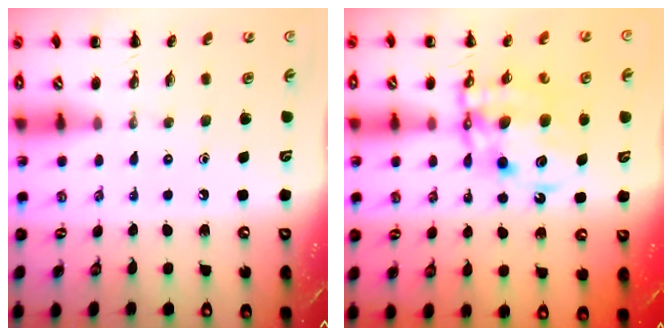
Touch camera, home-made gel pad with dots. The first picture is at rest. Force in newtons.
{"total": 12.5, "press": 12.0, "slide": 3.5}